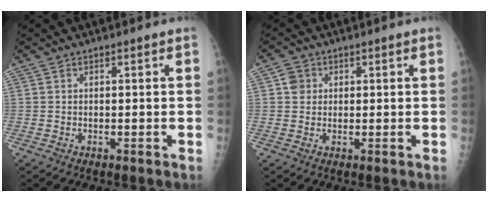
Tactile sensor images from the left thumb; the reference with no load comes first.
{"total": 3.0, "force": [0.8, 2.8, 0.9], "torque": [0.000, 0.000, 0.009]}